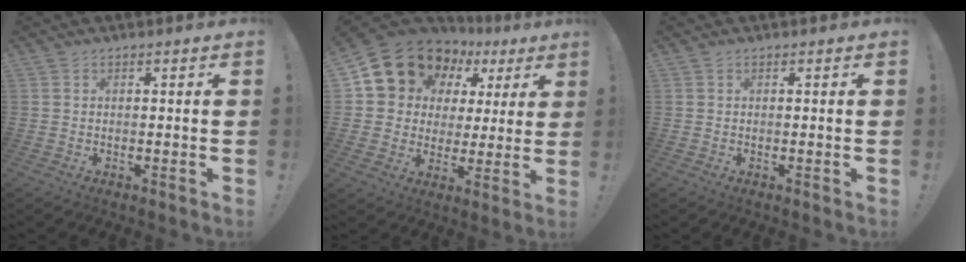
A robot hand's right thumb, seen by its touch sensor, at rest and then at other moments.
{"total": 13.2, "force": [8.4, 9.5, 3.9], "torque": [-0.070, -0.057, 0.170]}
{"total": 0.0}